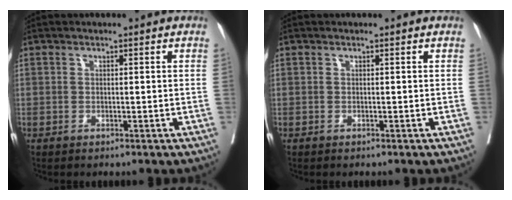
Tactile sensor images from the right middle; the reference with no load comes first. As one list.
[{"total": 0.0}]